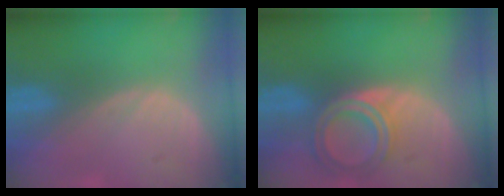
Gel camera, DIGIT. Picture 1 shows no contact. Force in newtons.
{"total": 6.5, "press": 5.8, "slide": 2.9}